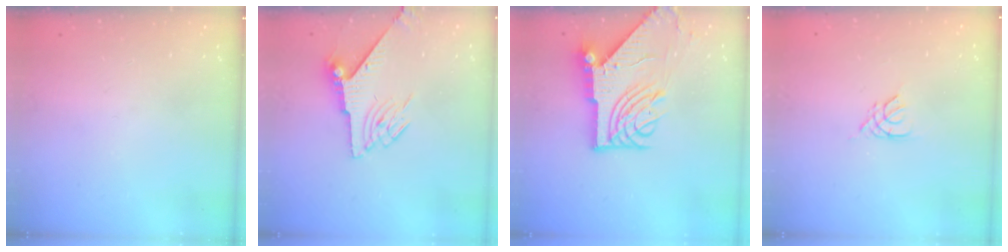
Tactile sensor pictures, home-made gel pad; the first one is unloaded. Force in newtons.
{"total": 7.0, "press": 6.9, "slide": 1.1}
{"total": 14.3, "press": 14.2, "slide": 1.7}
{"total": 2.7, "press": 2.7, "slide": 0.5}